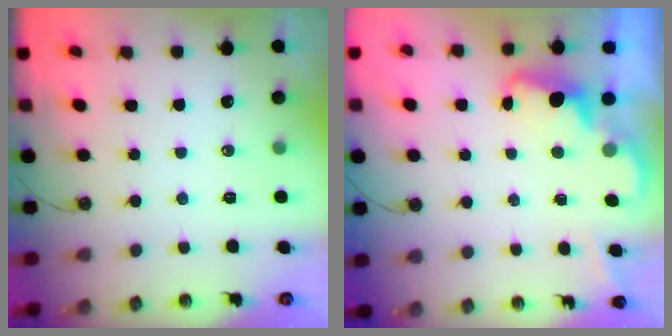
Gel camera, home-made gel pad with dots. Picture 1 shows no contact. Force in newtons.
{"total": 2.3, "press": 2.2, "slide": 0.5}